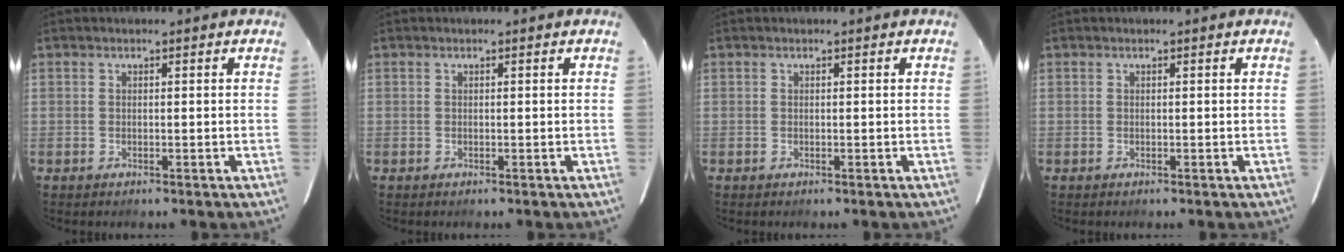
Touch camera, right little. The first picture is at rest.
{"total": 0.0}
{"total": 0.0}
{"total": 0.0}